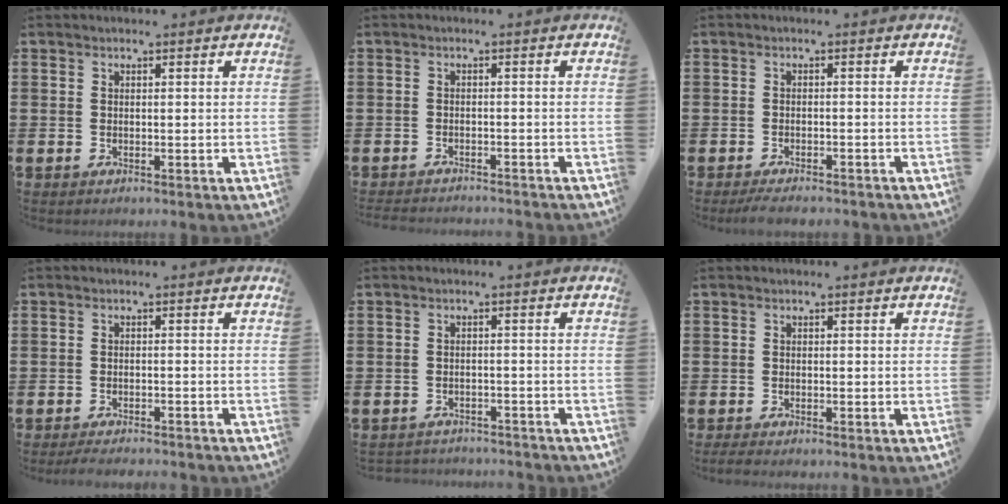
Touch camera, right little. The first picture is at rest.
{"total": 1.3, "force": [-1.3, -0.1, 0.0], "torque": [-0.003, 0.002, -0.028]}
{"total": 1.6, "force": [-1.5, 0.2, 0.6], "torque": [-0.012, 0.004, -0.030]}
{"total": 1.6, "force": [-1.6, 0.1, 0.4], "torque": [-0.008, 0.003, -0.031]}
{"total": 1.7, "force": [-1.7, 0.0, -0.2], "torque": [-0.002, 0.001, -0.037]}
{"total": 0.7, "force": [-0.5, 0.1, 0.5], "torque": [-0.009, -0.001, -0.011]}